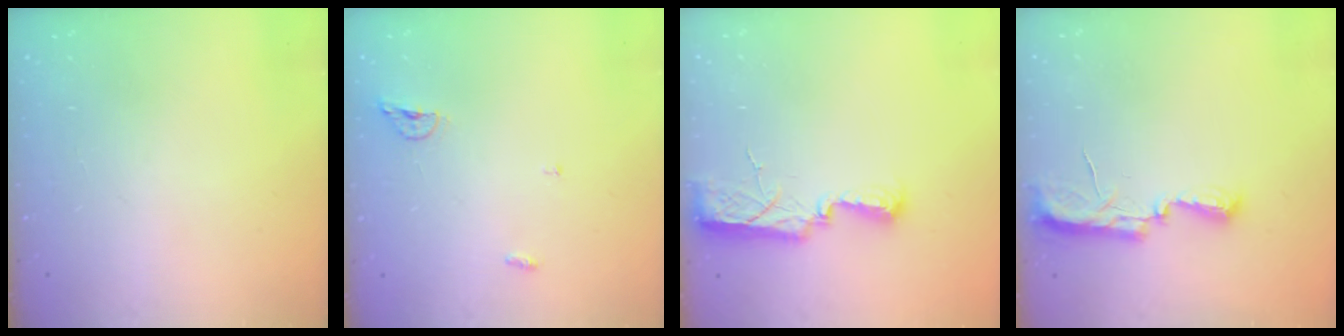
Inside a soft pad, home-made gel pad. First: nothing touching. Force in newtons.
{"total": 4.4, "press": 4.3, "slide": 1.0}
{"total": 7.8, "press": 7.7, "slide": 1.2}
{"total": 9.8, "press": 8.5, "slide": 4.8}